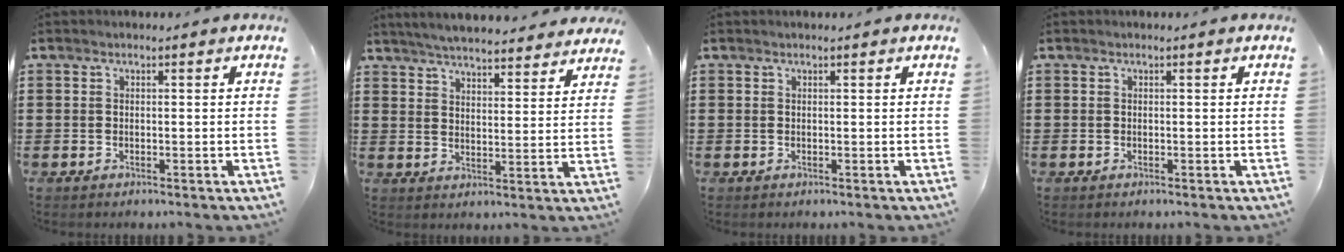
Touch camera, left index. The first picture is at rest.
{"total": 5.2, "force": [5.1, -0.2, 0.9], "torque": [-0.039, -0.028, 0.090]}
{"total": 0.0}
{"total": 0.0}